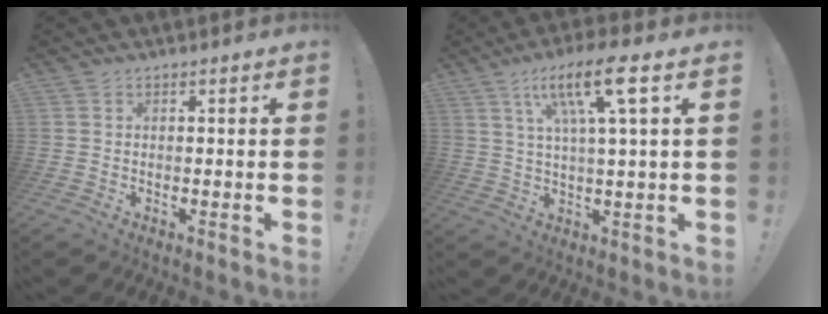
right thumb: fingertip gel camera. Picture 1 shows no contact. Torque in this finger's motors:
{"motor_torque": [0.23, 0.25, 0.52, -0.15, 0.08]}